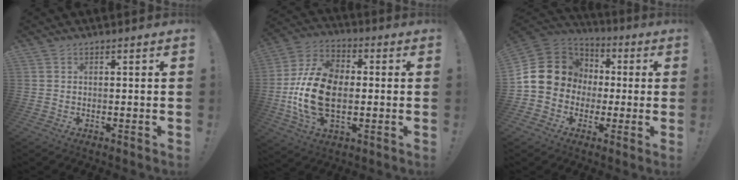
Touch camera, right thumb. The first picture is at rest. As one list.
[{"total": 19.6, "force": [-2.4, 12.7, 14.7], "torque": [-0.284, 0.011, -0.038]}, {"total": 16.0, "force": [1.4, 14.4, 6.8], "torque": [-0.099, 0.011, 0.049]}]